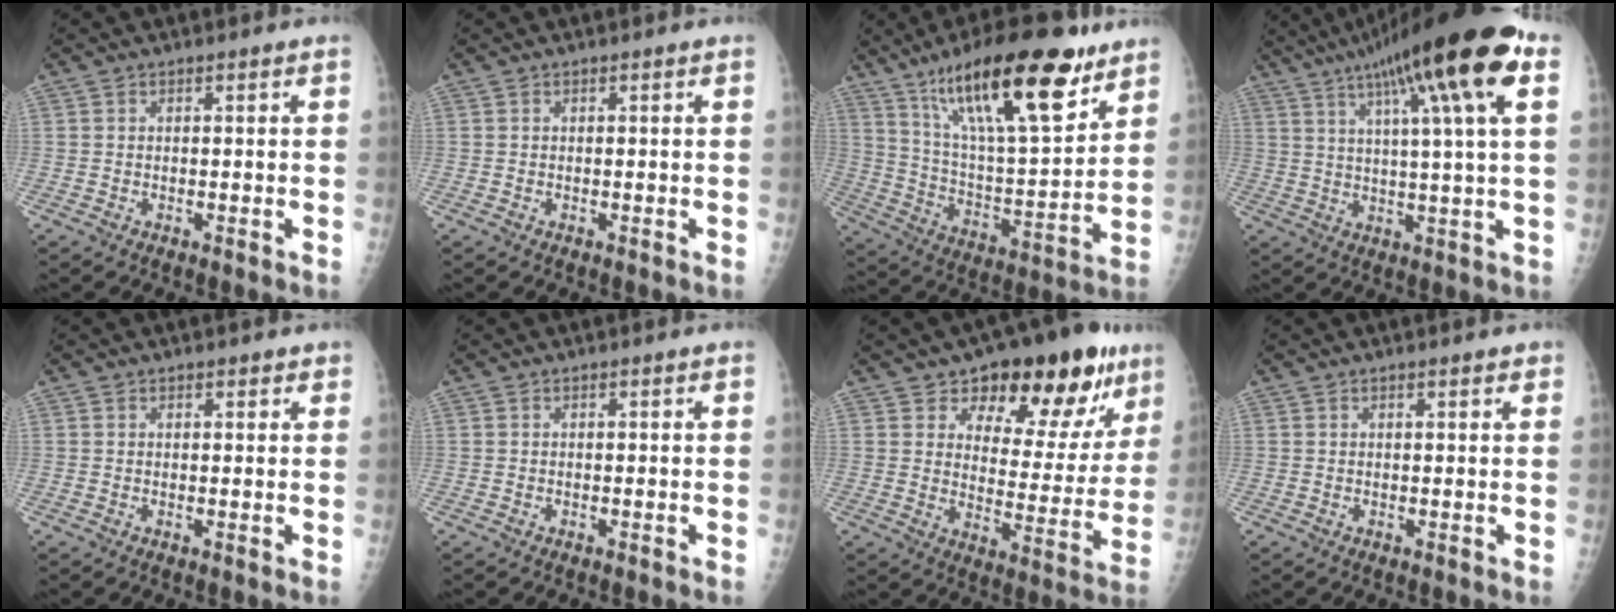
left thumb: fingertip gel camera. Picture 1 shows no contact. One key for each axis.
{"total": 0.0}
{"total": 25.6, "fx": 15.5, "fy": 7.4, "fz": 19.0, "tx": -0.292, "ty": -0.053, "tz": 0.264}
{"total": 23.4, "fx": 10.6, "fy": 3.3, "fz": 20.6, "tx": -0.327, "ty": 0.008, "tz": 0.158}
{"total": 1.3, "fx": 0.9, "fy": 0.8, "fz": 0.5, "tx": 0.004, "ty": -0.004, "tz": 0.007}
{"total": 0.0}
{"total": 20.7, "fx": 12.4, "fy": 10.2, "fz": 13.1, "tx": -0.112, "ty": -0.049, "tz": 0.176}
{"total": 1.4, "fx": 0.9, "fy": 0.5, "fz": 0.9, "tx": -0.011, "ty": -0.002, "tz": 0.011}